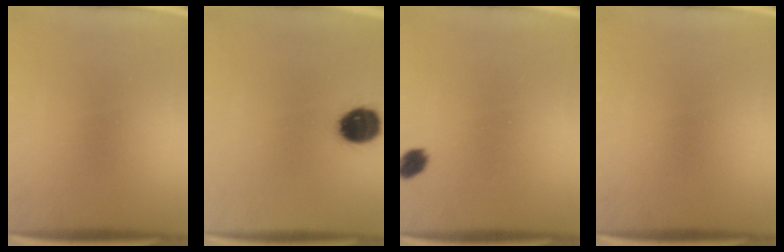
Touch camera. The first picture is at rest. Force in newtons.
{"total": 10.6}
{"total": 2.9}
{"total": 0.0}